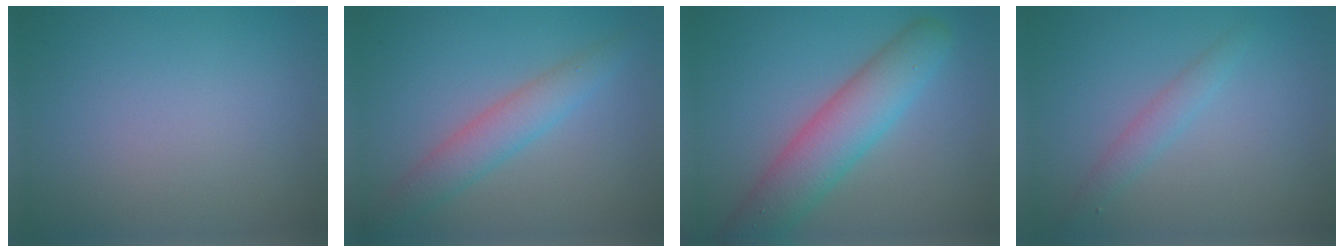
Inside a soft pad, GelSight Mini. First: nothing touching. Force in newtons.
{"total": 3.3, "press": 3.3, "slide": 0.0}
{"total": 6.2, "press": 6.2, "slide": 0.3}
{"total": 1.7, "press": 1.7, "slide": 0.0}